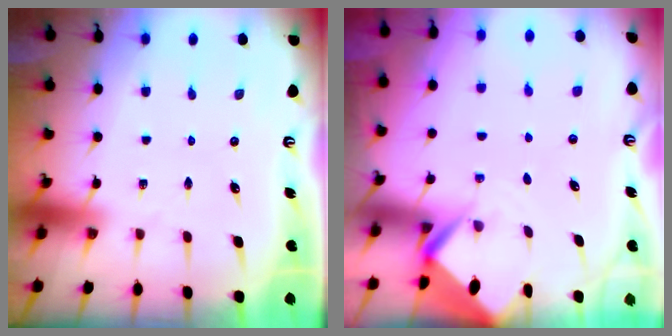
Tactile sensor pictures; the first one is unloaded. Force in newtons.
{"total": 3.3, "press": 3.3, "slide": 0.2}